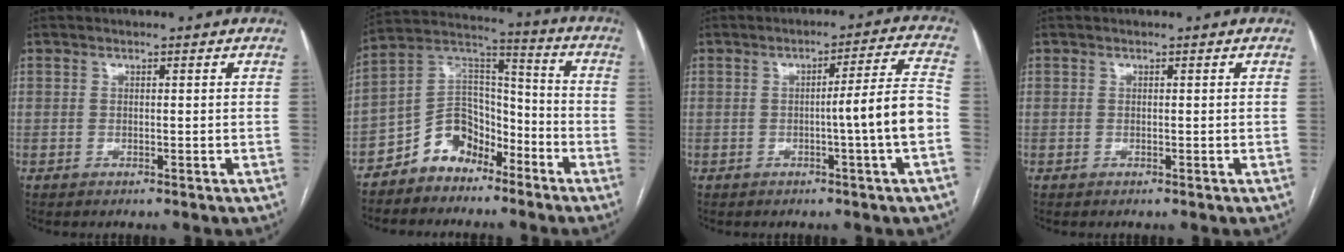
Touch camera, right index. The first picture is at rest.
{"total": 9.8, "force": [-6.5, 6.4, 3.5], "torque": [-0.069, 0.051, -0.123]}
{"total": 7.9, "force": [-1.9, -1.4, 7.6], "torque": [-0.103, 0.007, -0.026]}
{"total": 0.0}